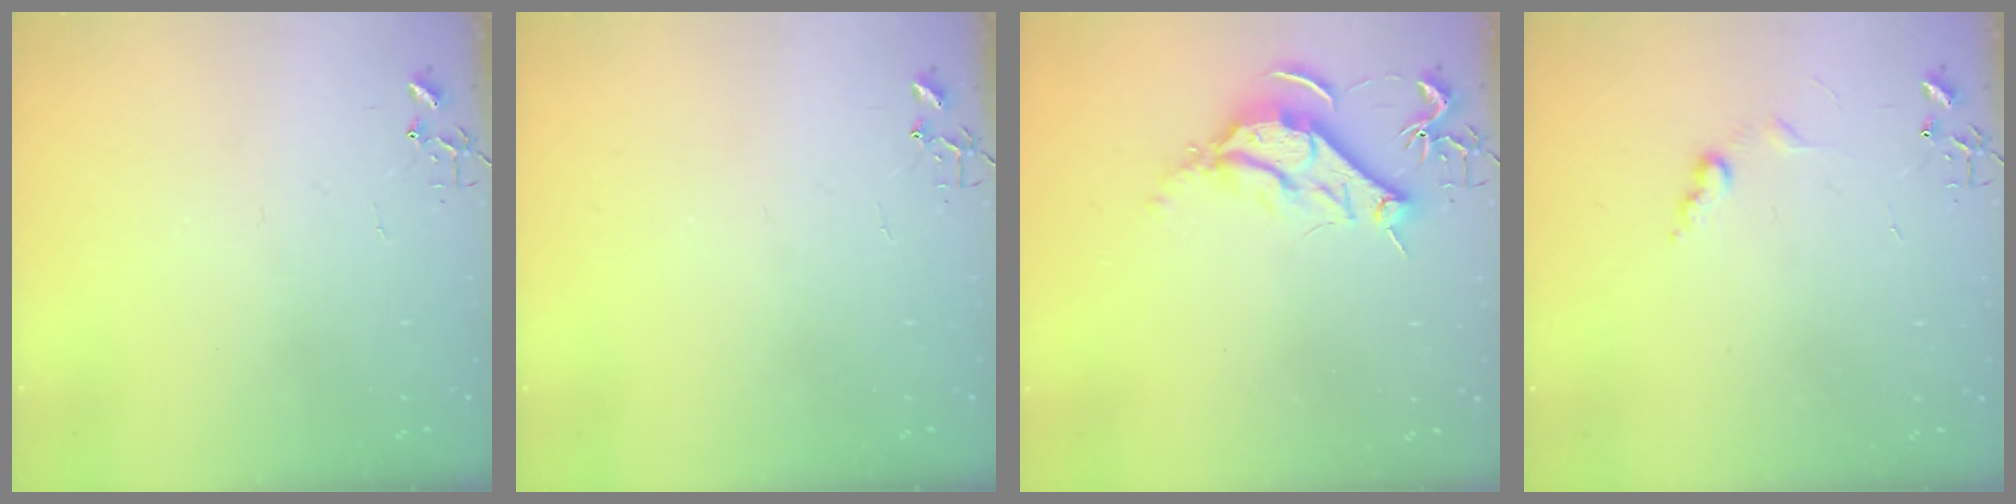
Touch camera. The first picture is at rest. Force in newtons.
{"total": 0.0}
{"total": 9.8, "press": 9.8, "slide": 0.5}
{"total": 6.0, "press": 5.9, "slide": 0.7}